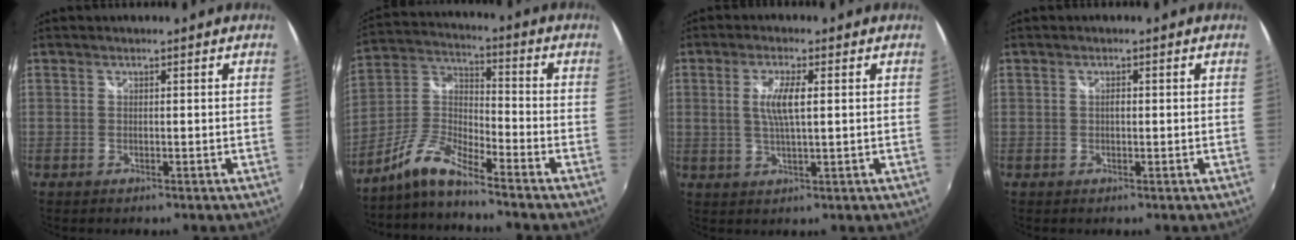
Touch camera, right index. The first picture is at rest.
{"total": 8.7, "force": [-7.2, 1.1, 4.8], "torque": [-0.120, 0.018, -0.152]}
{"total": 5.4, "force": [0.9, 1.0, 5.2], "torque": [-0.101, -0.001, 0.017]}
{"total": 0.8, "force": [0.0, 0.5, 0.7], "torque": [-0.011, 0.003, -0.001]}